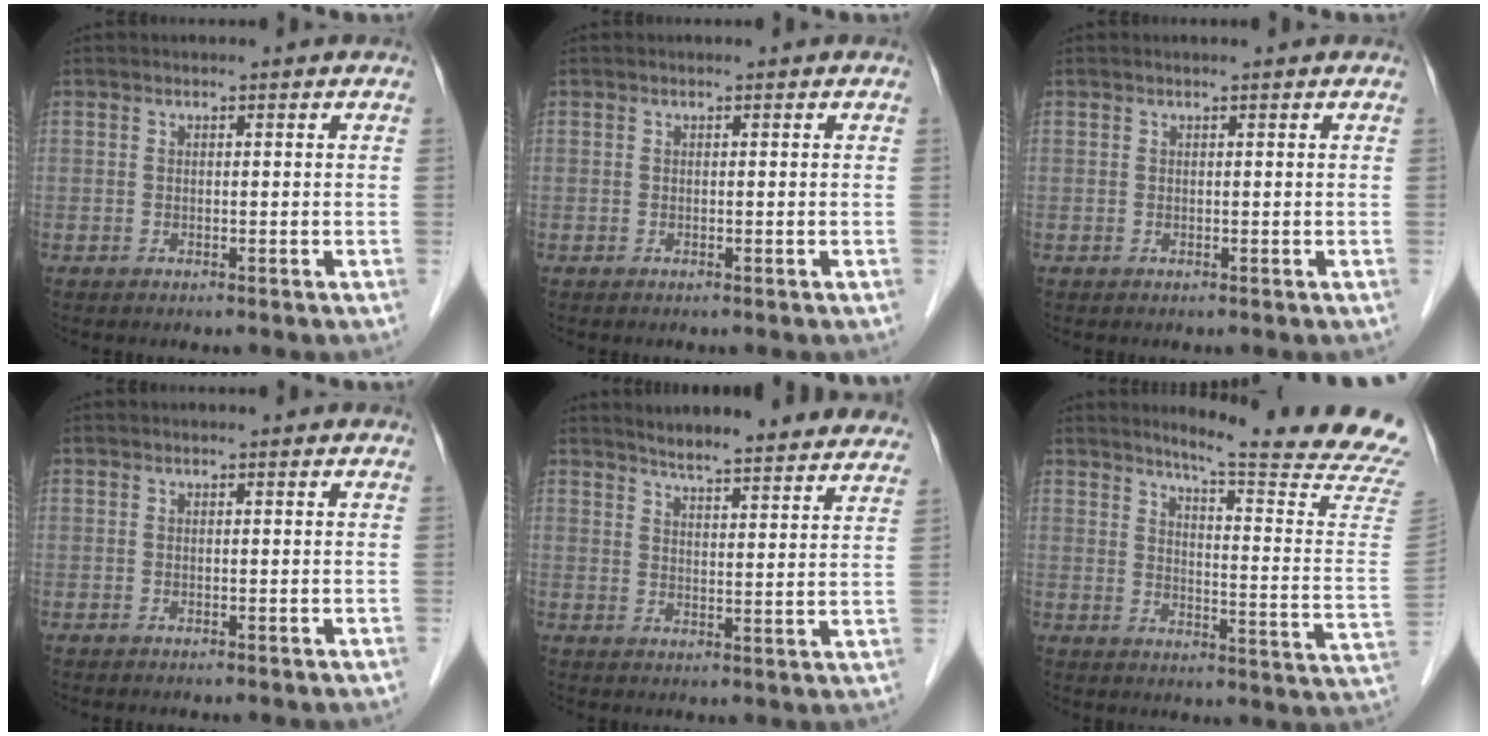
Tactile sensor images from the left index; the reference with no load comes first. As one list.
[{"total": 0.0}, {"total": 0.7, "force": [0.6, 0.0, 0.3], "torque": [-0.005, 0.005, 0.010]}, {"total": 0.0}, {"total": 18.8, "force": [17.6, 1.8, 6.5], "torque": [-0.085, -0.023, 0.210]}, {"total": 20.7, "force": [18.8, -1.7, 8.4], "torque": [-0.121, -0.128, 0.218]}]